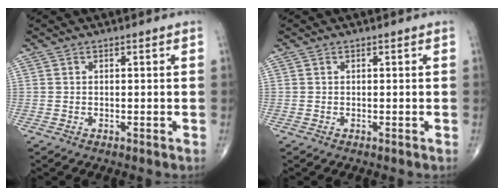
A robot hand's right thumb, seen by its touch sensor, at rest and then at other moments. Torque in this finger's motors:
{"motor_torque": [0.03, 0.07, -0.02, 0.02, 0.00]}